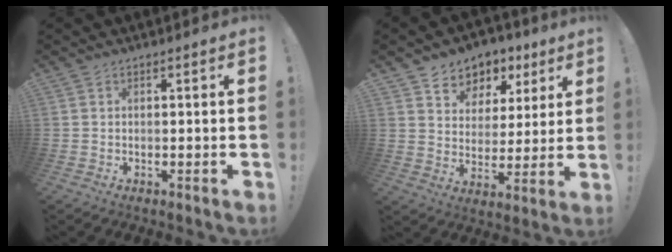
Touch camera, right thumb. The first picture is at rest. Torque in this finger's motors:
{"motor_torque": [0.05, 0.06, -0.07, 0.27, 0.02]}